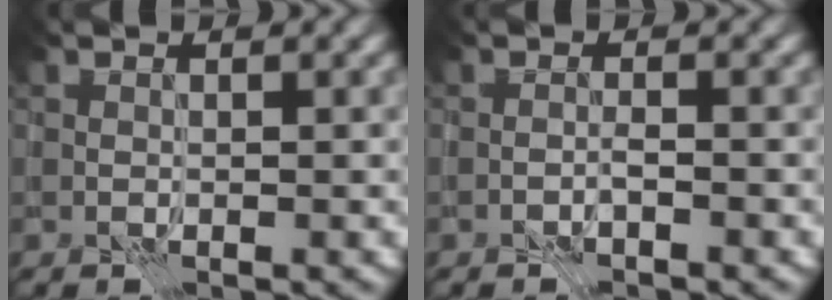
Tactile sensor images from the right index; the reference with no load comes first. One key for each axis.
{"total": 0.9, "fx": -0.8, "fy": 0.0, "fz": 0.5, "tx": -0.009, "ty": 0.004, "tz": -0.017}